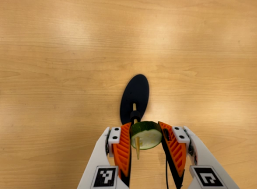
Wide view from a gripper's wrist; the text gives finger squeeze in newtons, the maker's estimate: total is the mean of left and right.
{"total": 11.4, "left": 11.4, "right": 11.4}